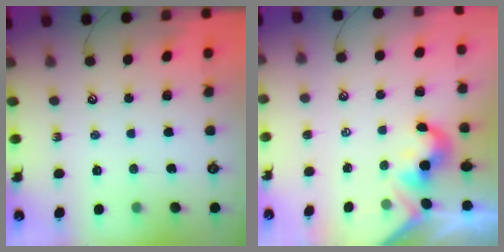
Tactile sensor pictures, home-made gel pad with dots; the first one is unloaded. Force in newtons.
{"total": 2.0, "press": 1.9, "slide": 0.5}